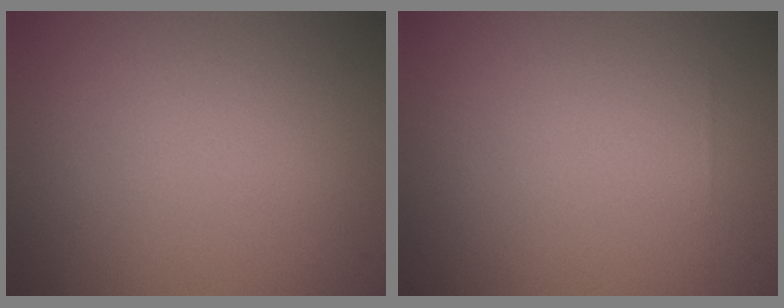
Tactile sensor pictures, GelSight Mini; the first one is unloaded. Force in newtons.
{"total": 0.0}